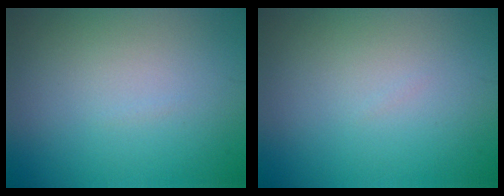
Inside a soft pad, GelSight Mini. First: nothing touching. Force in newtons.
{"total": 0.0}